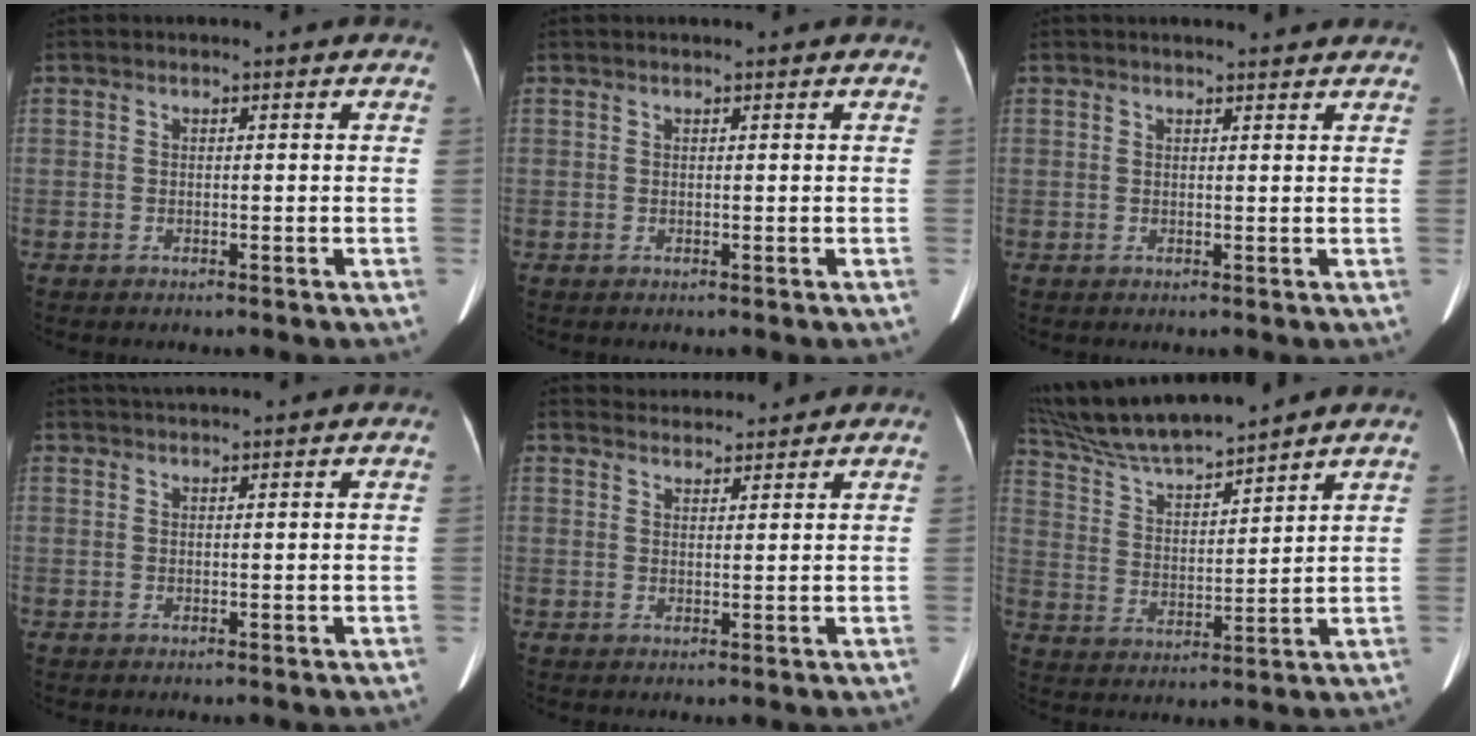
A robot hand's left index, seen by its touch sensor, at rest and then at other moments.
{"total": 1.5, "force": [1.3, 0.0, 0.7], "torque": [-0.009, 0.020, 0.024]}
{"total": 5.7, "force": [5.4, 0.7, 1.8], "torque": [-0.022, 0.019, 0.062]}
{"total": 4.2, "force": [4.0, -0.1, 1.5], "torque": [-0.020, 0.034, 0.064]}
{"total": 4.6, "force": [4.5, 0.9, 0.1], "torque": [-0.006, 0.024, 0.068]}
{"total": 13.7, "force": [12.6, 0.4, 5.4], "torque": [-0.110, 0.013, 0.238]}